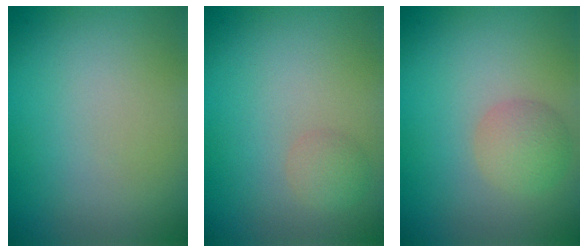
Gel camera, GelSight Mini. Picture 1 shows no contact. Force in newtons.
{"total": 1.5, "press": 1.5, "slide": 0.1}
{"total": 2.6, "press": 2.6, "slide": 0.1}